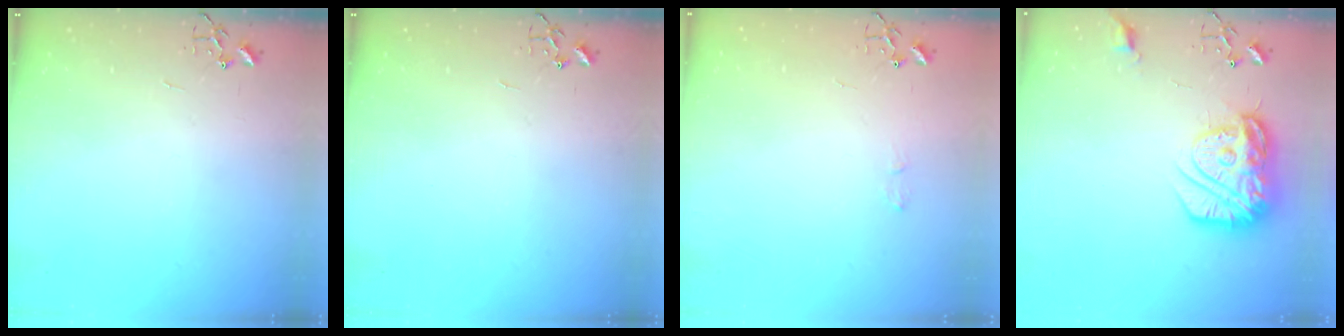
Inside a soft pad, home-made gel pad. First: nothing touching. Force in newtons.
{"total": 0.0}
{"total": 4.6, "press": 4.6, "slide": 0.7}
{"total": 17.7, "press": 17.6, "slide": 1.4}